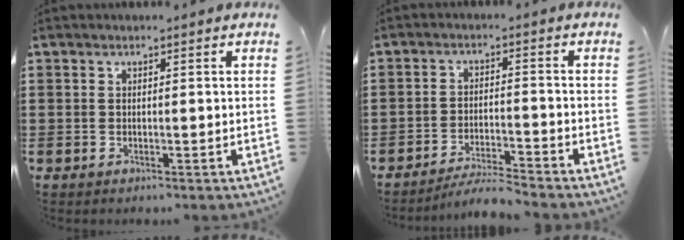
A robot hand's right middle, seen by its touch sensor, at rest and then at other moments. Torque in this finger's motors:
{"motor_torque": [0.03, 0.02, 0.00, 0.02]}